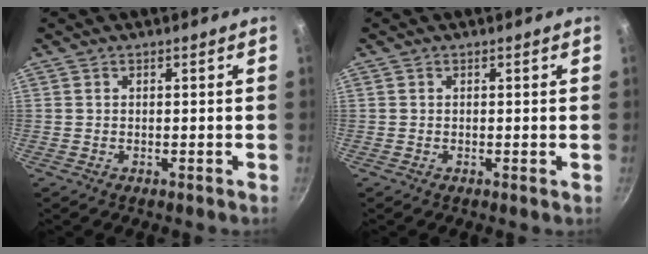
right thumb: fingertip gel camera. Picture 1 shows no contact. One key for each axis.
{"total": 0.0}